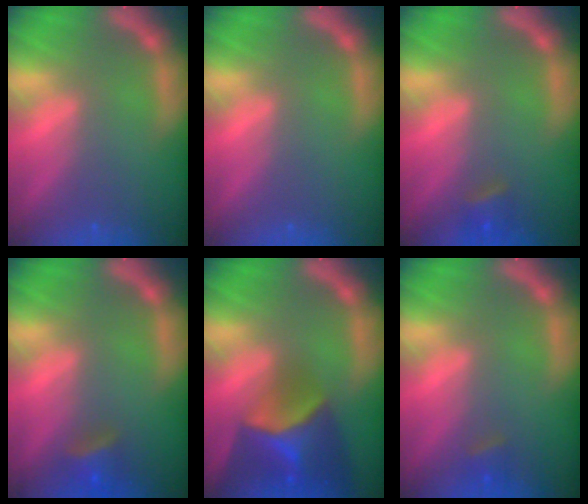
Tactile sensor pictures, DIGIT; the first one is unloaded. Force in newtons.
{"total": 0.0}
{"total": 1.9}
{"total": 2.9}
{"total": 8.9}
{"total": 1.4}